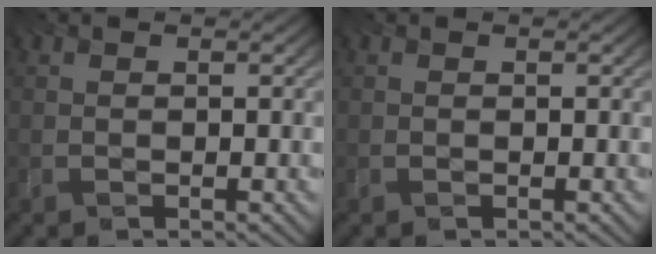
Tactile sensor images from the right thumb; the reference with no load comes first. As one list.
[{"total": 0.0}]